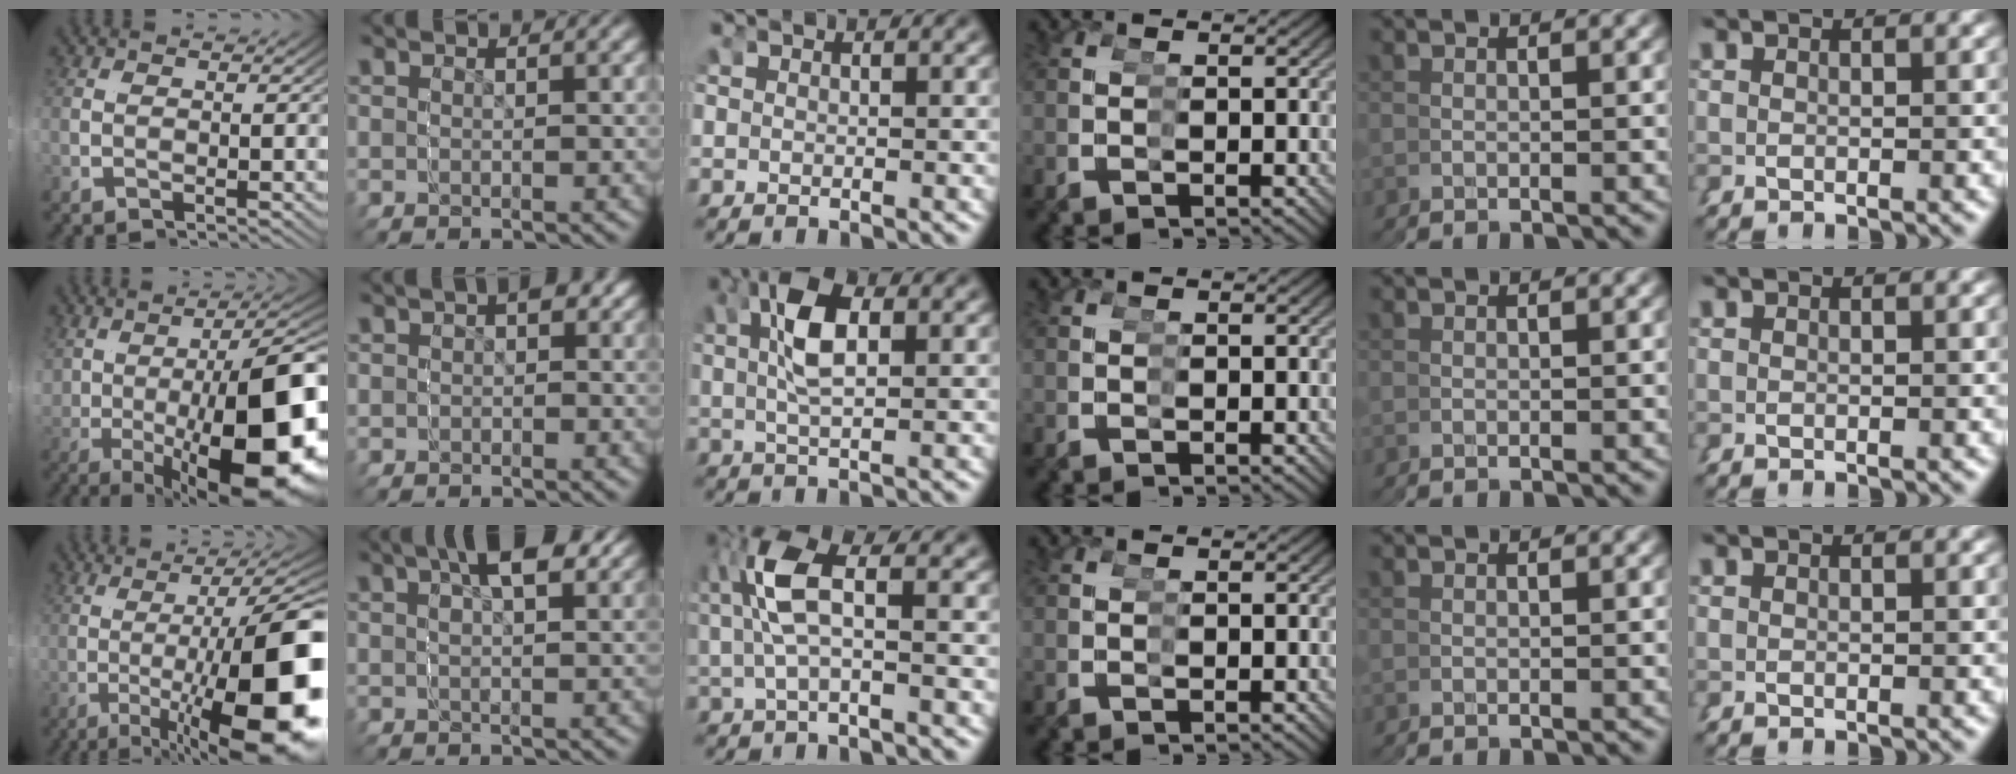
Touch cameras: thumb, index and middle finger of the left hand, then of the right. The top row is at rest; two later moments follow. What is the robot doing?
{"motion": "grasp_and_lifting", "object": "screwdriver"}